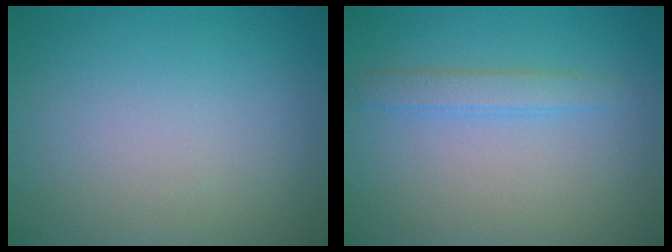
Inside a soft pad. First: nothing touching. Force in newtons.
{"total": 1.8, "press": 1.8, "slide": 0.1}